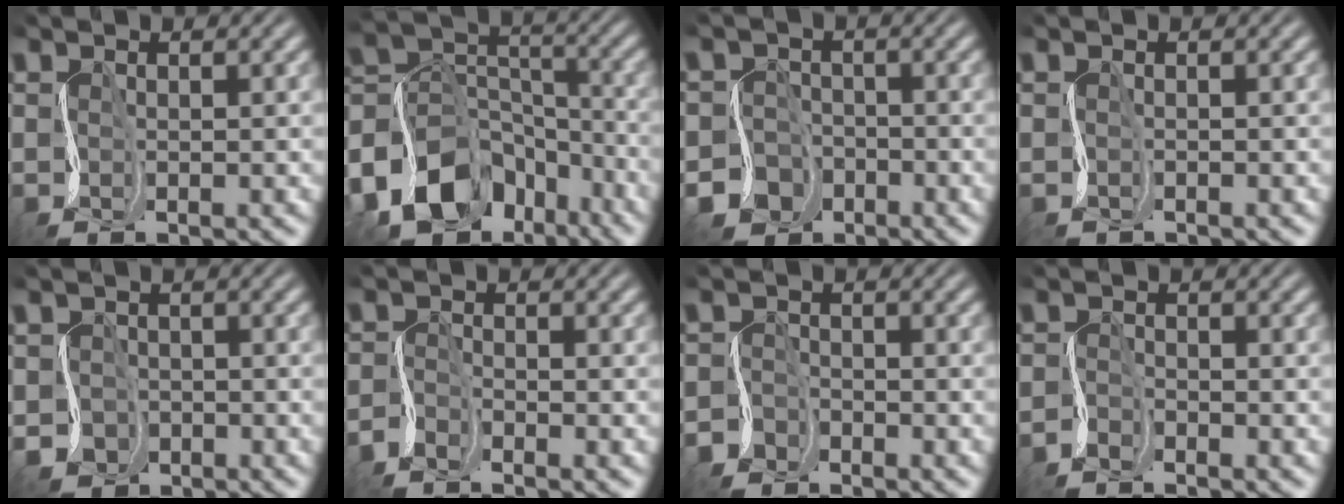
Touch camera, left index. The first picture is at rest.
{"total": 11.3, "force": [-6.6, 8.0, 4.5], "torque": [-0.102, 0.006, -0.123]}
{"total": 5.0, "force": [-2.9, 4.1, 0.4], "torque": [0.013, -0.006, -0.056]}
{"total": 0.7, "force": [-0.3, -0.4, -0.5], "torque": [0.006, 0.000, -0.008]}
{"total": 1.6, "force": [-0.5, 1.5, -0.1], "torque": [0.006, -0.004, -0.010]}
{"total": 1.9, "force": [-1.8, 0.5, 0.5], "torque": [-0.015, -0.003, -0.046]}
{"total": 1.7, "force": [-1.3, 1.1, -0.3], "torque": [0.010, 0.003, -0.034]}
{"total": 1.3, "force": [-1.3, 0.1, 0.0], "torque": [-0.004, 0.001, -0.033]}